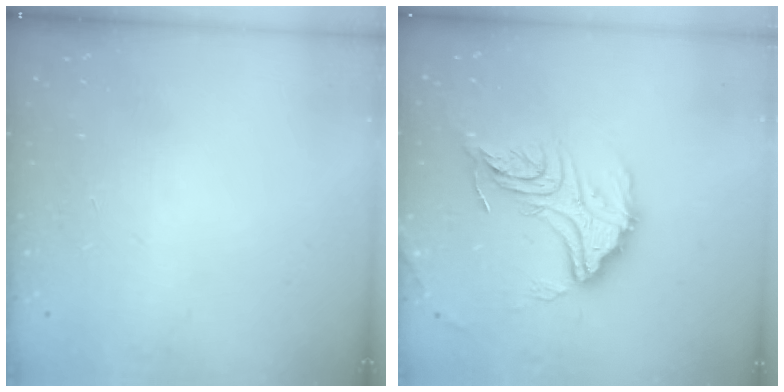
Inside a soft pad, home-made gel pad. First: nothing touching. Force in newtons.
{"total": 19.3, "press": 19.2, "slide": 1.9}